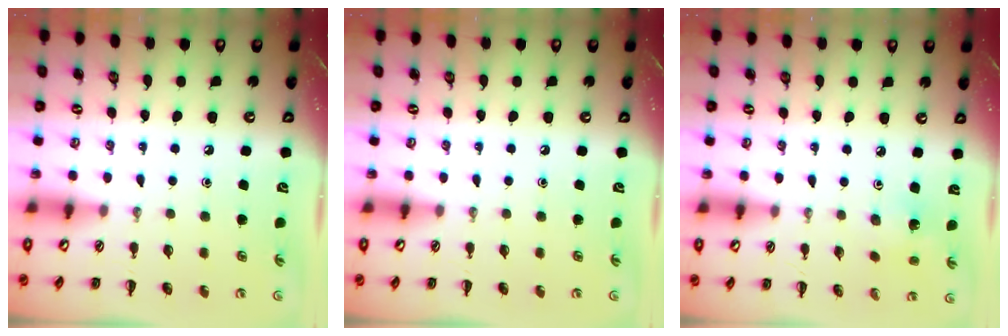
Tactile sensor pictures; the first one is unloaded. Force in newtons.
{"total": 0.0}
{"total": 1.5, "press": 1.4, "slide": 0.5}